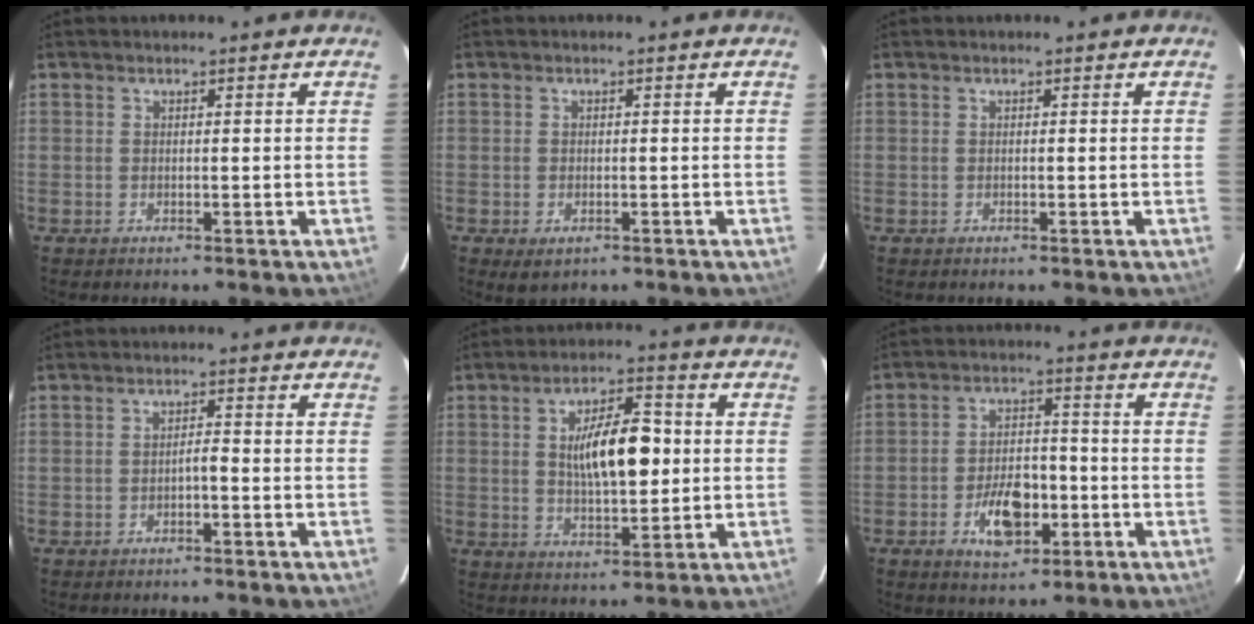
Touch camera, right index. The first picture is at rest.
{"total": 2.4, "force": [-1.2, 1.4, 1.5], "torque": [-0.026, -0.005, -0.007]}
{"total": 0.0}
{"total": 1.3, "force": [-0.7, 0.1, 1.1], "torque": [-0.015, 0.004, -0.013]}
{"total": 10.3, "force": [1.0, 3.4, 9.6], "torque": [-0.166, 0.012, 0.019]}
{"total": 8.1, "force": [-3.1, 4.1, 6.3], "torque": [-0.115, 0.007, -0.049]}